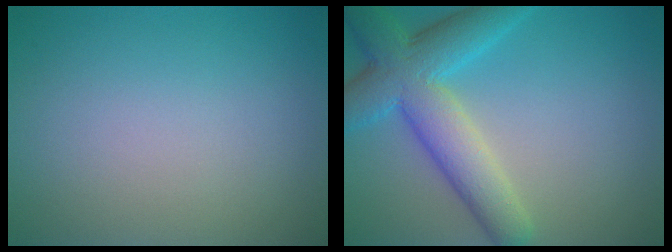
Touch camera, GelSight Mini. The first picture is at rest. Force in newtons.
{"total": 7.4, "press": 7.4, "slide": 0.3}